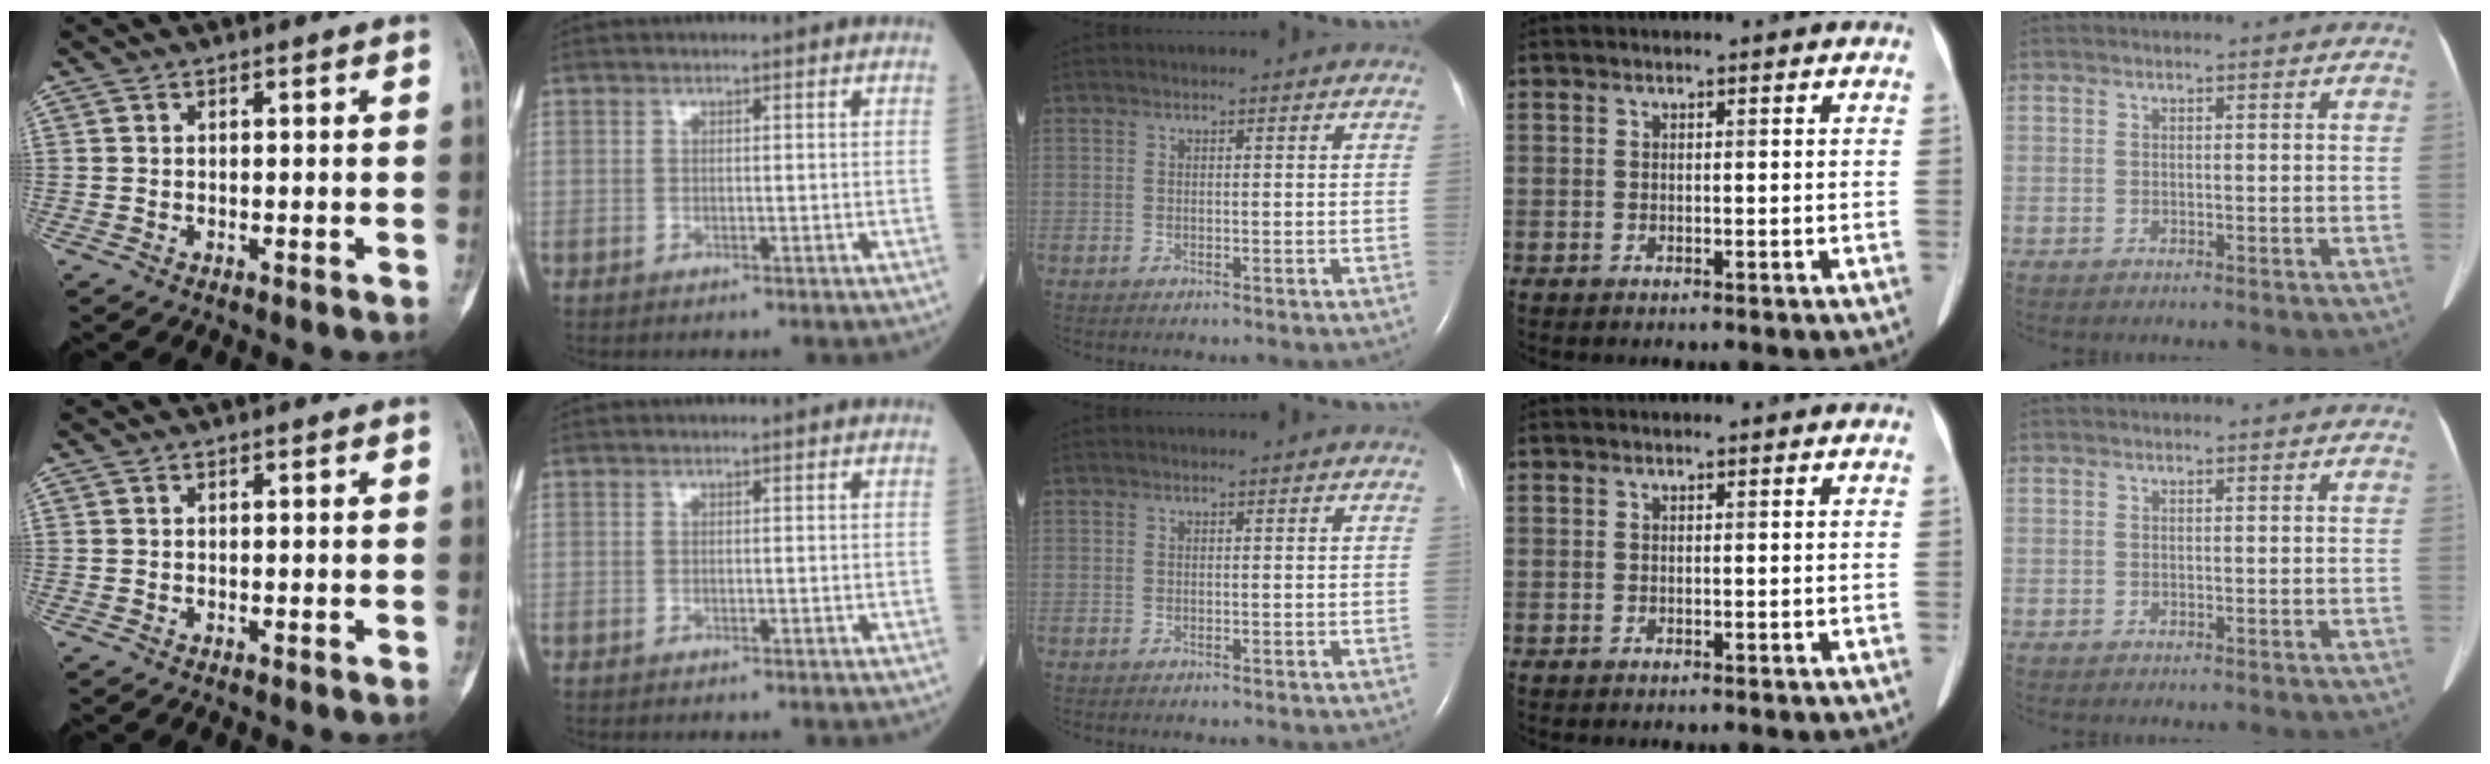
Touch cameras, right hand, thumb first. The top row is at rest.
{}